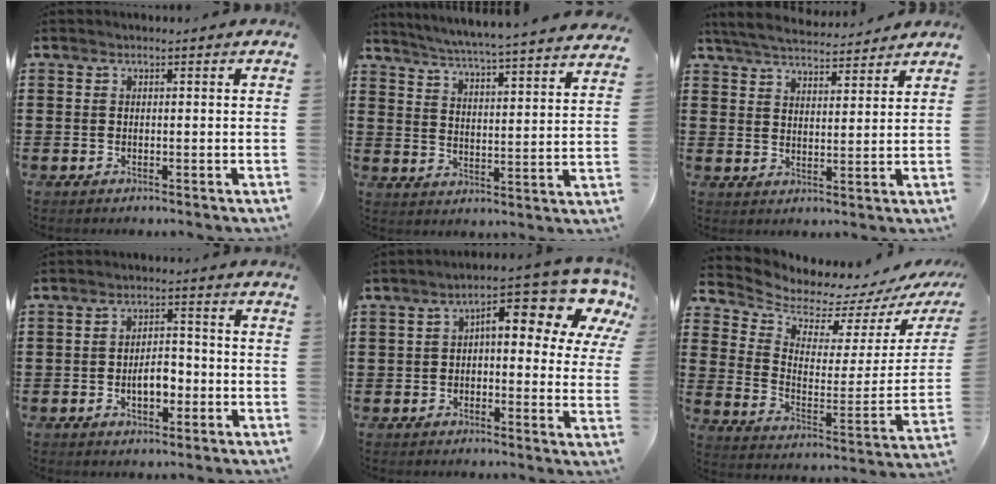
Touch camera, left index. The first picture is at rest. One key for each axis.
{"total": 4.6, "fx": 4.2, "fy": -1.2, "fz": 1.2, "tx": -0.045, "ty": -0.044, "tz": 0.065}
{"total": 5.1, "fx": 4.9, "fy": 0.8, "fz": 1.0, "tx": -0.039, "ty": -0.020, "tz": 0.088}
{"total": 4.9, "fx": -1.4, "fy": 2.5, "fz": 4.0, "tx": -0.054, "ty": 0.002, "tz": -0.030}
{"total": 11.1, "fx": 5.4, "fy": 4.3, "fz": 8.7, "tx": -0.131, "ty": -0.037, "tz": 0.081}
{"total": 5.1, "fx": 5.0, "fy": 1.1, "fz": -0.3, "tx": -0.035, "ty": -0.057, "tz": 0.083}